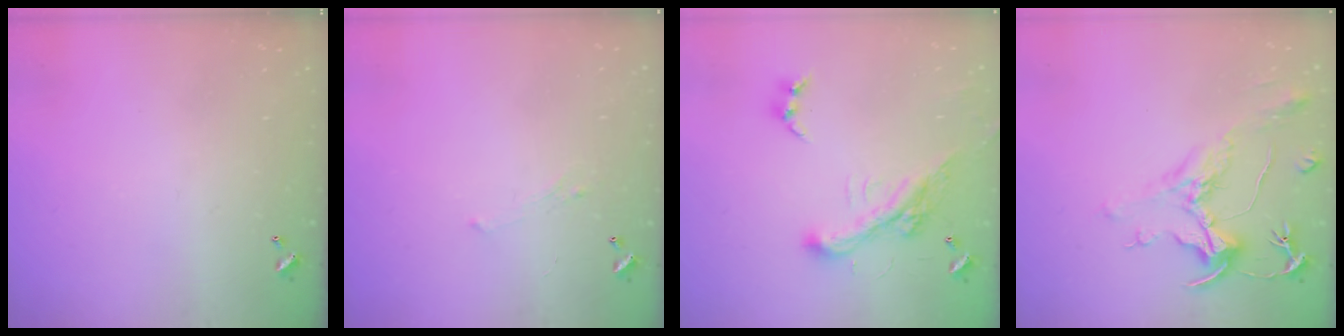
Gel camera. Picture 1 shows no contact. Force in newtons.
{"total": 0.9, "press": 0.7, "slide": 0.6}
{"total": 5.1, "press": 4.8, "slide": 1.6}
{"total": 2.2, "press": 1.7, "slide": 1.3}